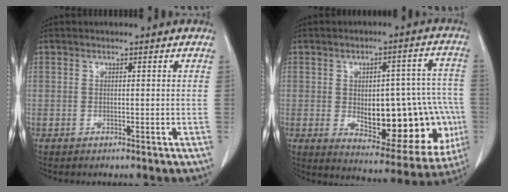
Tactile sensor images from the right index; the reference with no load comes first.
{"total": 19.7, "force": [-3.4, 8.8, 17.2], "torque": [-0.170, 0.032, -0.009]}